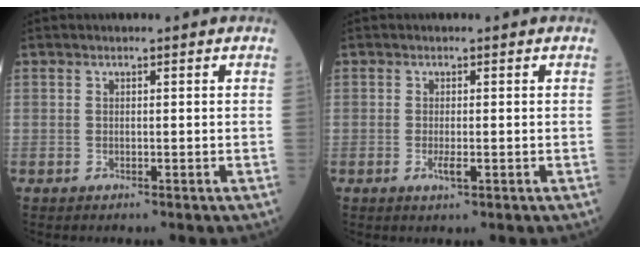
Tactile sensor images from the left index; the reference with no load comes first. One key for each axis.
{"total": 1.6, "fx": -0.4, "fy": 0.4, "fz": 1.5, "tx": -0.030, "ty": -0.002, "tz": -0.002}